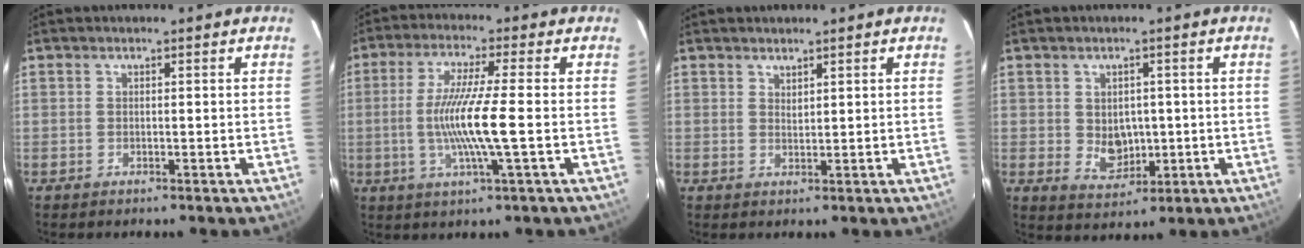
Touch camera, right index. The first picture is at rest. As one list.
[{"total": 10.5, "force": [-1.6, -0.6, 10.4], "torque": [-0.200, -0.012, -0.029]}, {"total": 1.2, "force": [1.1, 0.4, 0.3], "torque": [-0.003, 0.000, 0.021]}, {"total": 5.5, "force": [-0.2, 4.5, 3.1], "torque": [-0.056, -0.001, 0.011]}]